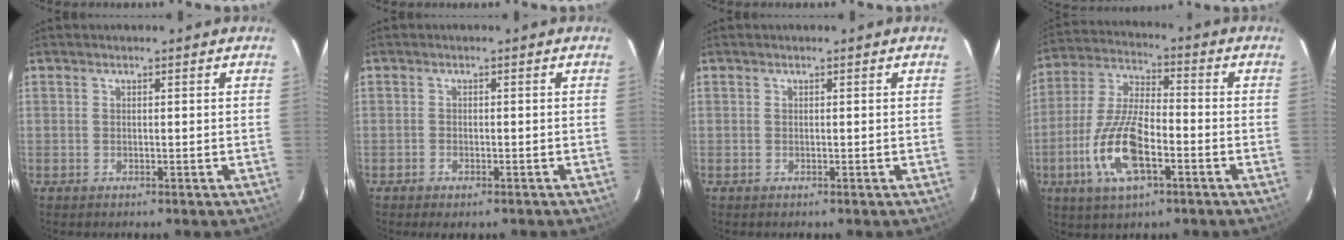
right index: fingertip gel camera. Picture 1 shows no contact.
{"total": 2.2, "force": [-1.6, 1.0, 1.1], "torque": [-0.028, -0.006, -0.028]}
{"total": 0.0}
{"total": 14.6, "force": [-5.3, 5.4, 12.4], "torque": [-0.267, -0.007, -0.102]}